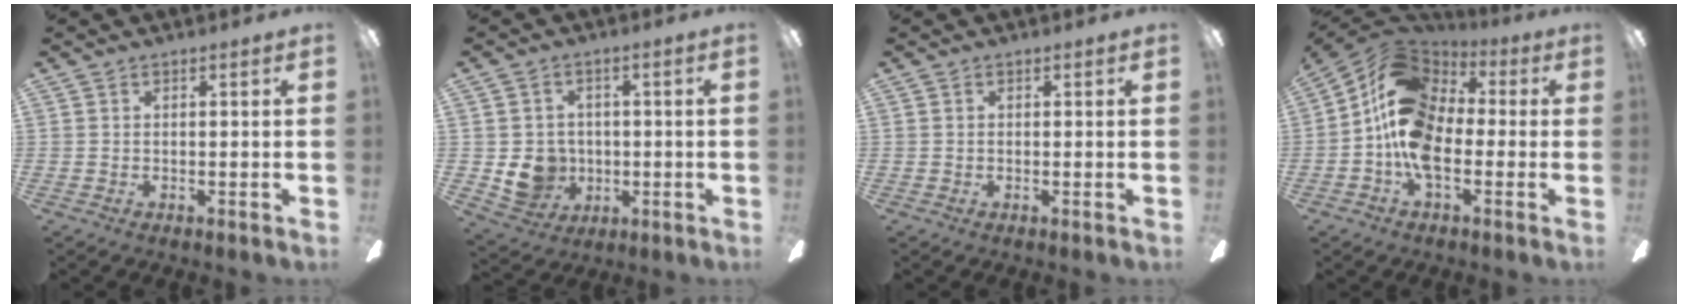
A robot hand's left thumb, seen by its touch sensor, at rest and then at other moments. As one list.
[{"total": 8.8, "force": [-0.8, 8.3, 2.8], "torque": [-0.066, 0.001, -0.008]}, {"total": 0.0}, {"total": 15.4, "force": [-1.8, 10.3, 11.4], "torque": [-0.240, 0.023, -0.035]}]